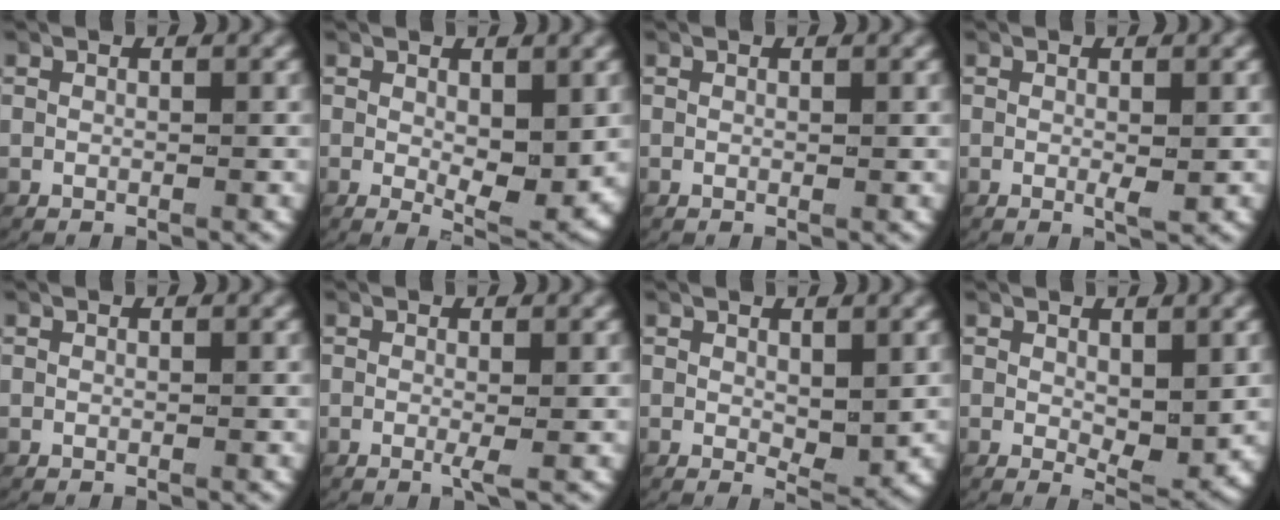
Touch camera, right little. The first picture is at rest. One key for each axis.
{"total": 3.3, "fx": 0.4, "fy": 1.2, "fz": 3.0, "tx": -0.056, "ty": -0.027, "tz": 0.017}
{"total": 0.0}
{"total": 1.0, "fx": -0.1, "fy": 0.2, "fz": 0.9, "tx": -0.017, "ty": -0.006, "tz": 0.000}
{"total": 0.0}
{"total": 1.0, "fx": -0.2, "fy": 0.1, "fz": 0.9, "tx": -0.024, "ty": -0.008, "tz": -0.004}
{"total": 1.6, "fx": 0.5, "fy": 0.6, "fz": 1.4, "tx": -0.026, "ty": -0.018, "tz": 0.017}
{"total": 2.2, "fx": 0.6, "fy": 0.8, "fz": 2.0, "tx": -0.037, "ty": -0.022, "tz": 0.019}